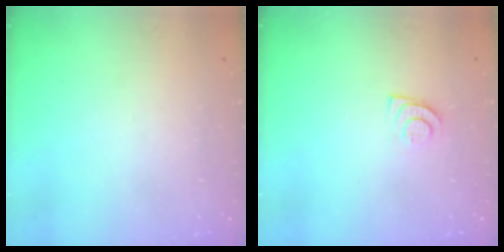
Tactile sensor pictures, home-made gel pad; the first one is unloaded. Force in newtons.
{"total": 7.9, "press": 7.8, "slide": 0.7}